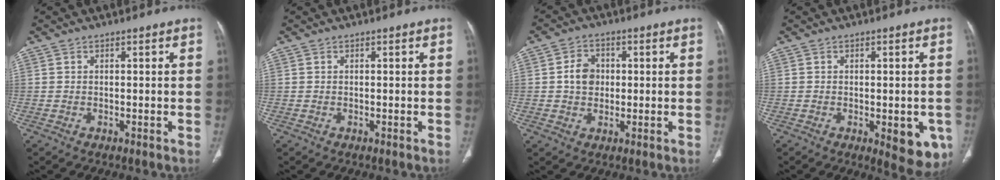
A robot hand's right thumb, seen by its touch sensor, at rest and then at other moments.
{"total": 0.0}
{"total": 5.2, "force": [0.3, 4.3, 2.9], "torque": [-0.034, 0.007, 0.002]}
{"total": 8.6, "force": [-2.7, 3.7, 7.3], "torque": [-0.063, -0.007, -0.025]}